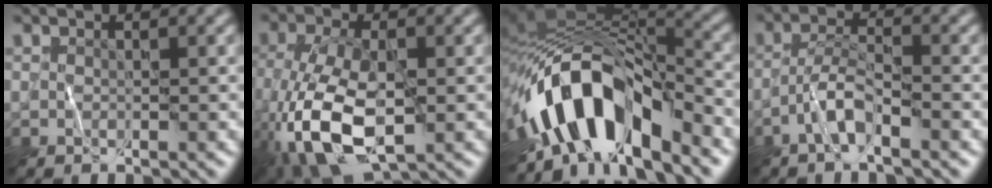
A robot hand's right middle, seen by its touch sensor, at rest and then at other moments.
{"total": 9.6, "force": [-3.3, 4.5, 7.7], "torque": [-0.184, -0.015, -0.064]}
{"total": 12.3, "force": [-5.2, 6.1, 9.4], "torque": [-0.160, 0.001, -0.091]}
{"total": 2.8, "force": [-1.7, 0.4, 2.1], "torque": [-0.046, 0.011, -0.041]}